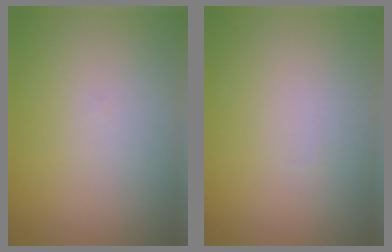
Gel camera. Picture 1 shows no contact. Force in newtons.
{"total": 0.0}